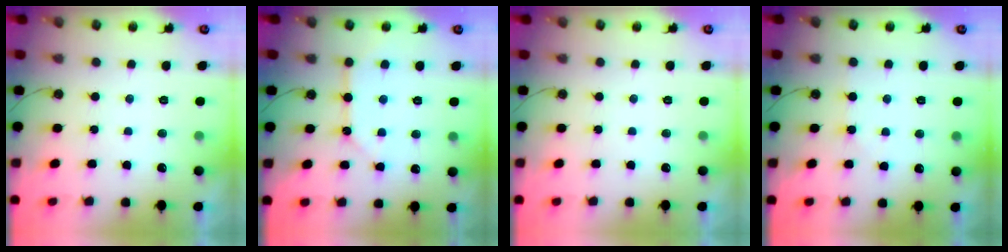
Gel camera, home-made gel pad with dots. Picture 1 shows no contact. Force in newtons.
{"total": 10.4, "press": 10.3, "slide": 1.2}
{"total": 0.0}
{"total": 2.1, "press": 2.0, "slide": 0.5}